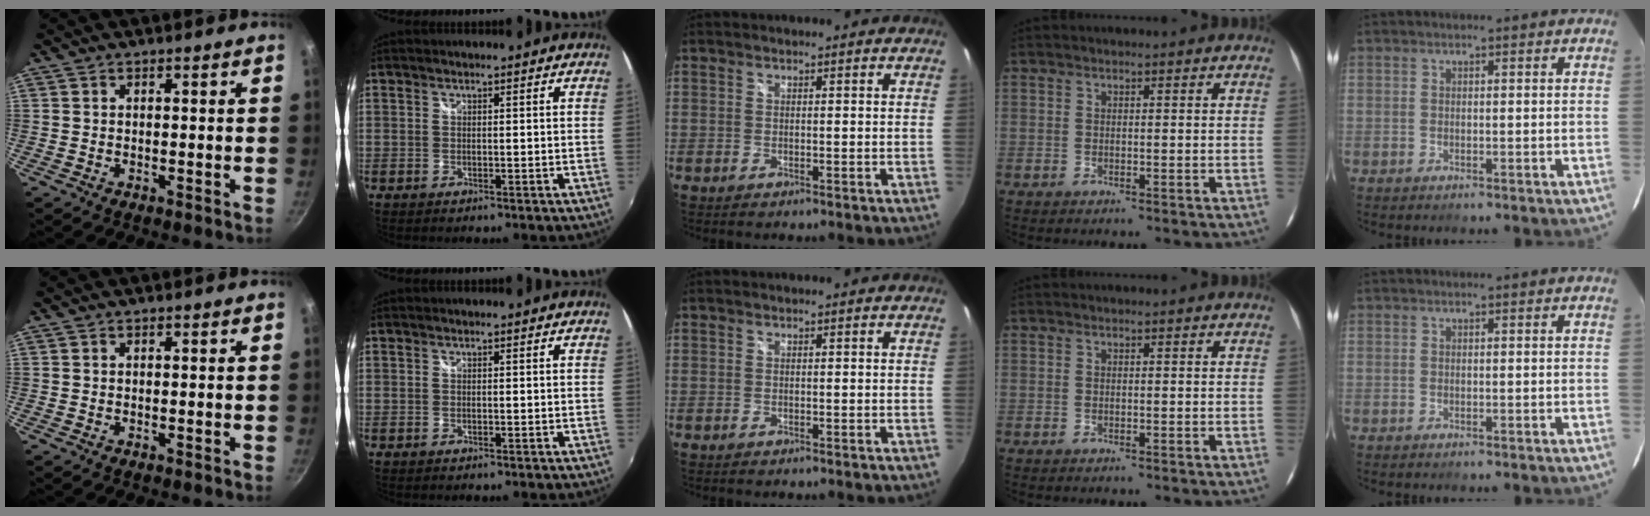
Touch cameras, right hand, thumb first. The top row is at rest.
{}